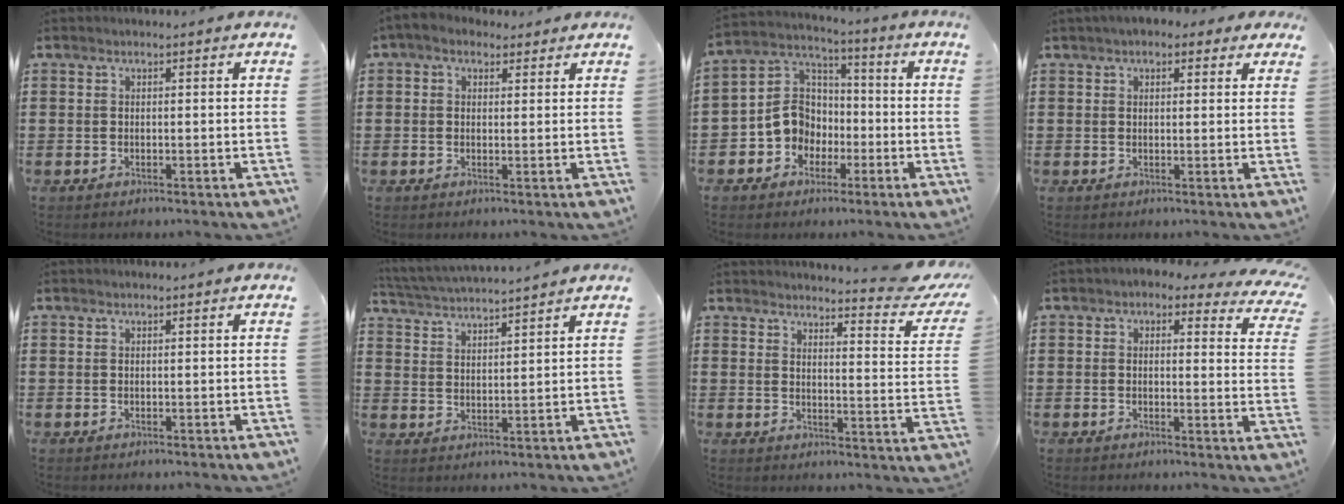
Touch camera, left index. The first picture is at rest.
{"total": 2.0, "force": [1.0, 1.5, 0.9], "torque": [-0.022, 0.010, 0.018]}
{"total": 8.3, "force": [-2.3, 7.6, 2.3], "torque": [-0.088, 0.010, -0.050]}
{"total": 2.6, "force": [1.7, 1.8, 0.9], "torque": [-0.019, 0.006, 0.027]}
{"total": 0.0}
{"total": 3.8, "force": [3.7, -0.5, 0.4], "torque": [-0.025, -0.024, 0.062]}
{"total": 4.7, "force": [4.1, -0.1, 2.3], "torque": [-0.039, -0.036, 0.062]}
{"total": 2.8, "force": [1.9, 1.6, 1.3], "torque": [-0.027, -0.005, 0.030]}